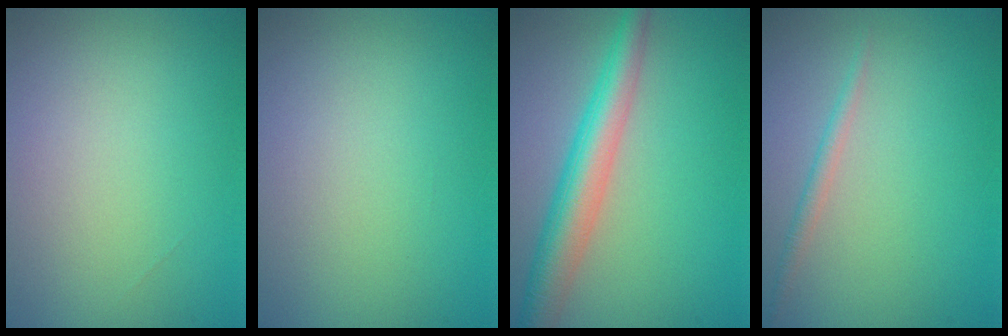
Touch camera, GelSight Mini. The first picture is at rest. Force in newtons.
{"total": 0.0}
{"total": 5.2, "press": 5.2, "slide": 0.1}
{"total": 1.2, "press": 1.2, "slide": 0.0}